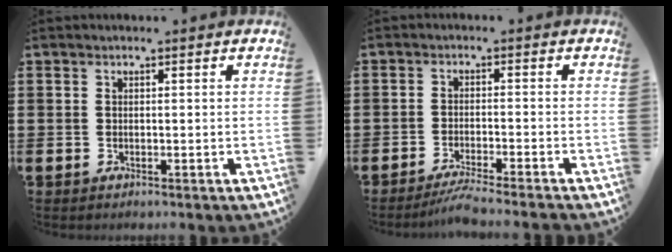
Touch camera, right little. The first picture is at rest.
{"total": 2.9, "force": [-2.4, -0.2, 1.6], "torque": [-0.026, 0.000, -0.045]}